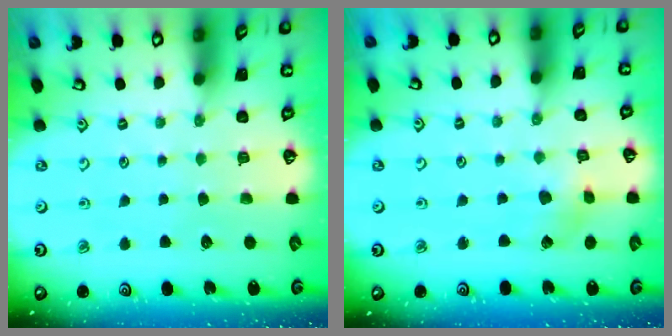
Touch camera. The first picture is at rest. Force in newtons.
{"total": 2.7, "press": 2.7, "slide": 0.5}